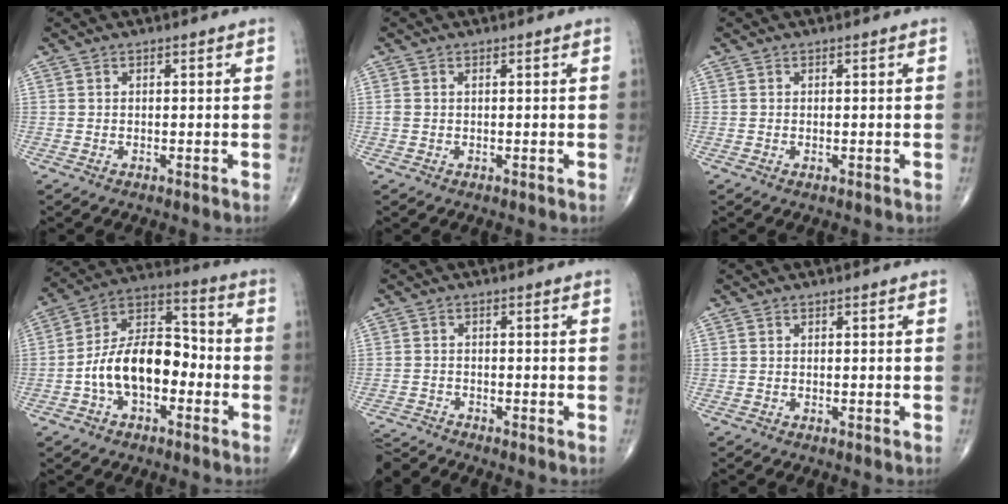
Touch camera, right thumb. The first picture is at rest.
{"total": 0.9, "force": [0.1, 0.6, 0.7], "torque": [-0.024, 0.007, 0.004]}
{"total": 0.0}
{"total": 14.9, "force": [-3.6, 8.7, 11.5], "torque": [-0.184, 0.049, -0.071]}
{"total": 4.0, "force": [-3.9, -0.6, -0.5], "torque": [-0.006, 0.003, -0.076]}
{"total": 0.0}